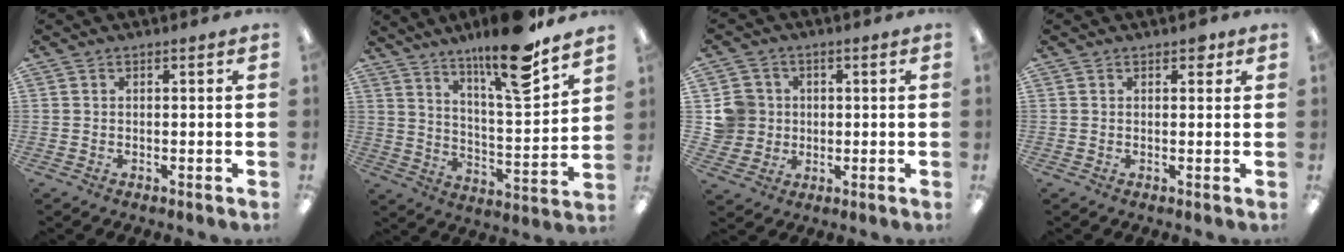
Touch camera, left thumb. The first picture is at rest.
{"total": 16.9, "force": [12.9, 2.6, 10.6], "torque": [-0.174, -0.084, 0.206]}
{"total": 8.1, "force": [1.0, 7.9, 1.5], "torque": [-0.049, 0.009, 0.024]}
{"total": 2.5, "force": [1.4, 1.4, 1.5], "torque": [-0.008, -0.006, 0.019]}